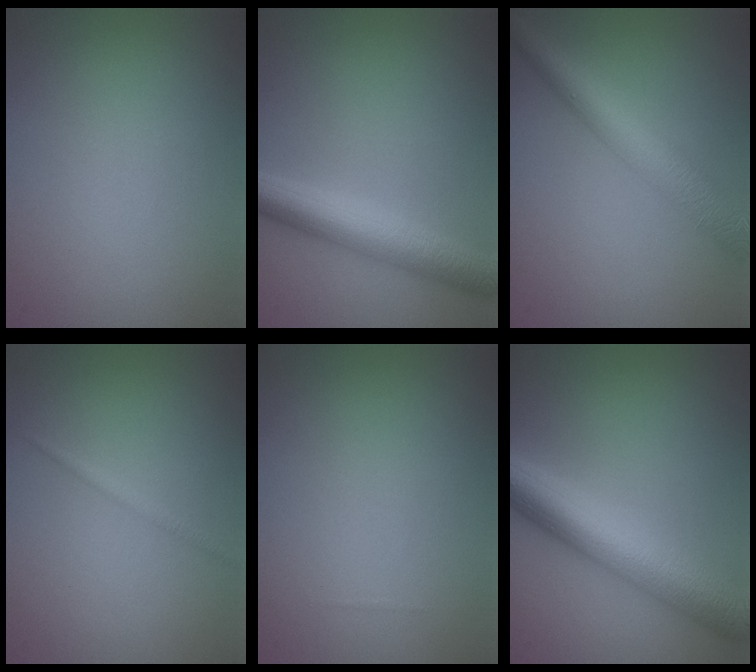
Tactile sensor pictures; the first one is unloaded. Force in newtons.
{"total": 5.2, "press": 5.2, "slide": 0.0}
{"total": 5.1, "press": 5.1, "slide": 0.1}
{"total": 0.8, "press": 0.8, "slide": 0.1}
{"total": 0.0}
{"total": 8.0, "press": 8.0, "slide": 0.0}